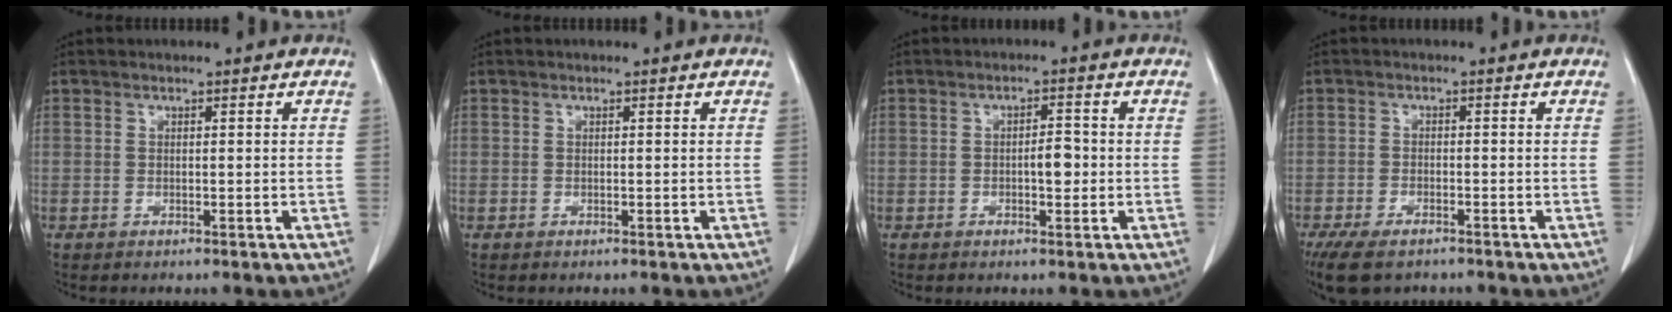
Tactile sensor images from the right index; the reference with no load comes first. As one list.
[{"total": 0.0}, {"total": 2.9, "force": [-0.5, 1.1, 2.6], "torque": [-0.039, 0.004, -0.006]}, {"total": 7.7, "force": [-5.8, 3.1, 4.0], "torque": [-0.069, -0.010, -0.092]}]